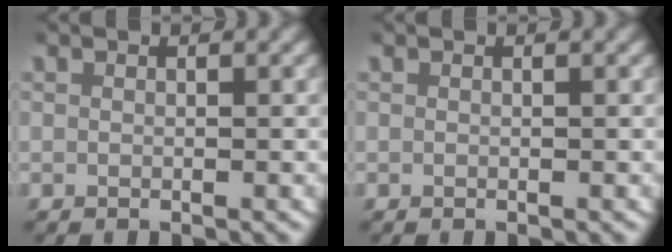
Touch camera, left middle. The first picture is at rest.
{"total": 0.0}